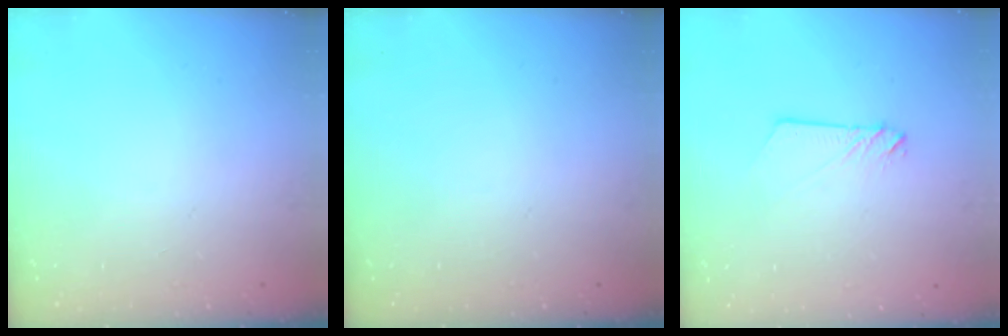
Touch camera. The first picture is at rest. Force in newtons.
{"total": 0.0}
{"total": 2.4, "press": 2.4, "slide": 0.2}